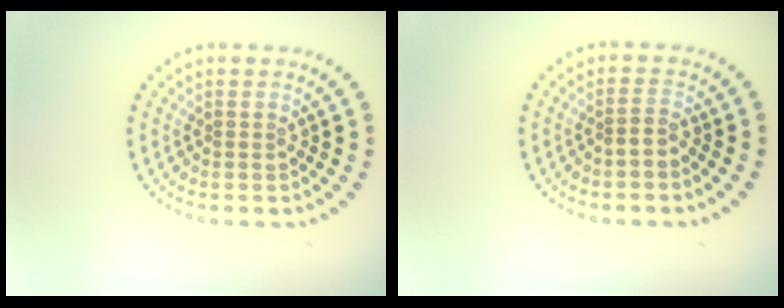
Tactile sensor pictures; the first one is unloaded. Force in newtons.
{"total": 0.9, "press": 0.5, "slide": 0.7}